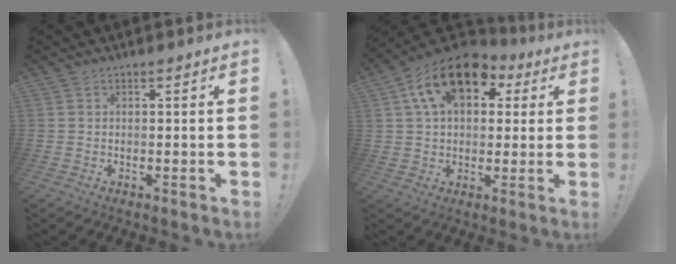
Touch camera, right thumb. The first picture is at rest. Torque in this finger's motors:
{"motor_torque": [0.13, 2.05, 1.86, 0.42, 0.56]}